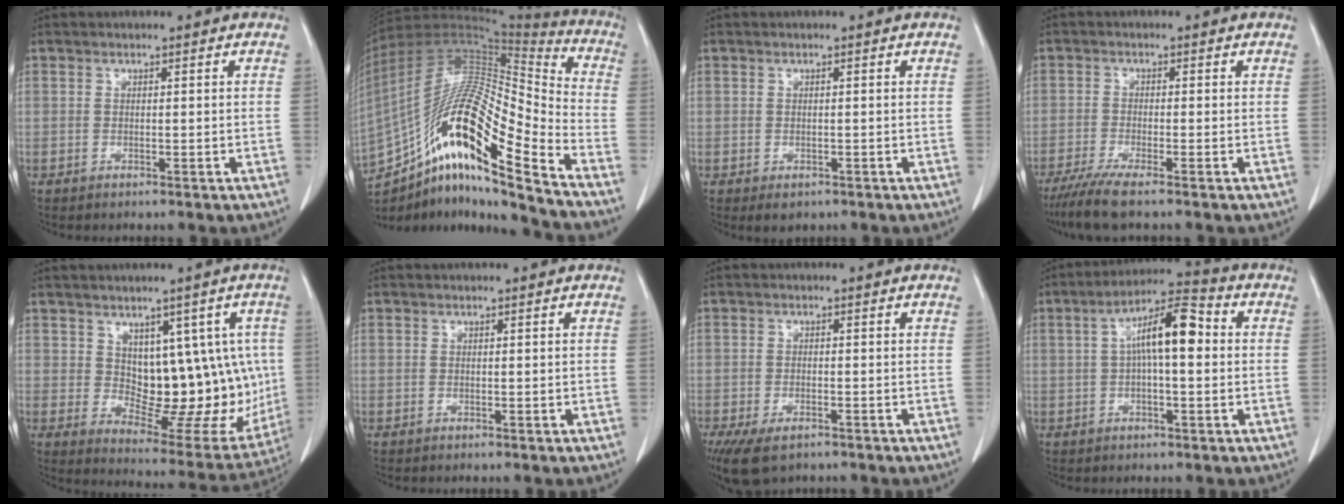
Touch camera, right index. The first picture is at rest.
{"total": 25.5, "force": [-15.0, 3.2, 20.3], "torque": [-0.391, -0.001, -0.269]}
{"total": 1.8, "force": [-0.9, 1.3, 0.8], "torque": [-0.007, 0.000, -0.002]}
{"total": 5.5, "force": [-4.1, -0.2, 3.6], "torque": [-0.065, -0.016, -0.077]}
{"total": 14.2, "force": [1.8, 7.9, 11.6], "torque": [-0.124, 0.012, 0.047]}
{"total": 0.0}
{"total": 7.4, "force": [-5.0, 3.3, 4.3], "torque": [-0.083, -0.011, -0.078]}
{"total": 9.8, "force": [1.1, 2.4, 9.4], "torque": [-0.168, 0.033, 0.013]}